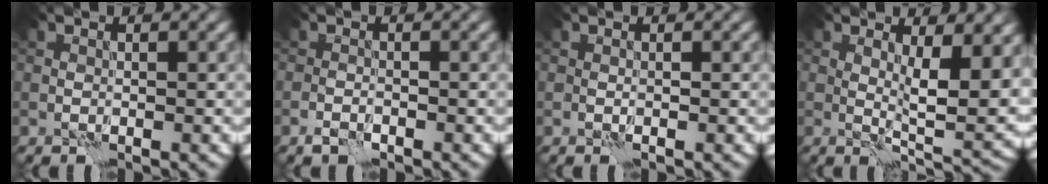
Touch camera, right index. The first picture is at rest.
{"total": 1.3, "force": [-1.0, 0.5, 0.7], "torque": [-0.015, 0.001, -0.020]}
{"total": 0.6, "force": [-0.2, 0.3, 0.5], "torque": [-0.013, 0.001, -0.004]}
{"total": 6.5, "force": [1.6, 2.1, 6.0], "torque": [-0.092, -0.013, 0.034]}